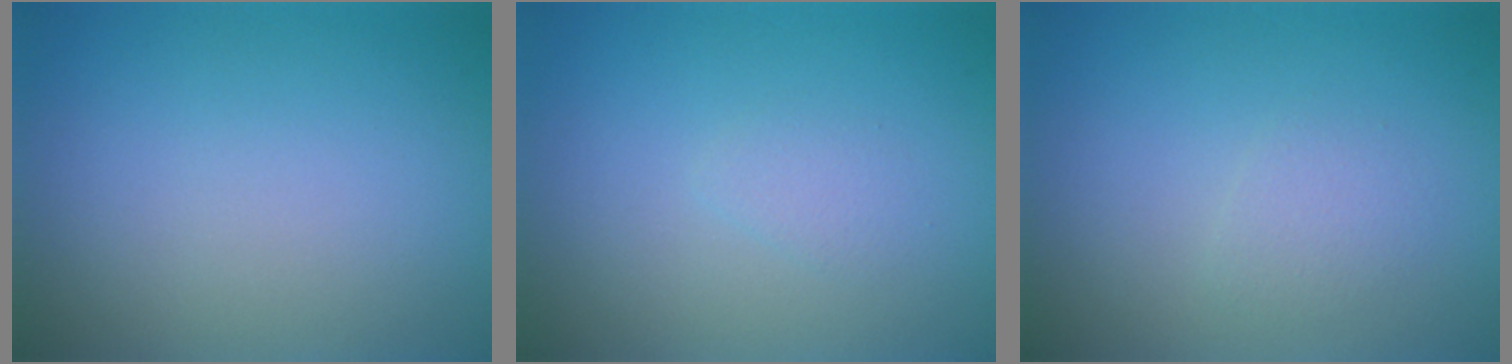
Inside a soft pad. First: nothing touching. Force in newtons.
{"total": 0.9, "press": 0.9, "slide": 0.1}
{"total": 1.3, "press": 1.3, "slide": 0.2}